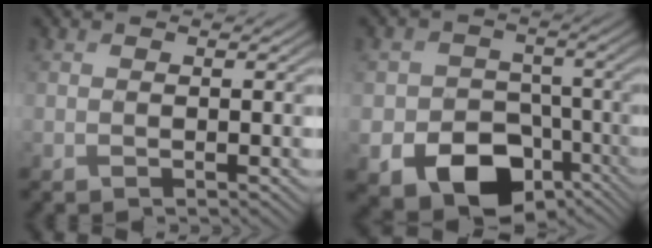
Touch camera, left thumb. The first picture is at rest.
{"total": 13.1, "force": [-6.4, 9.6, 6.3], "torque": [-0.110, -0.039, -0.101]}